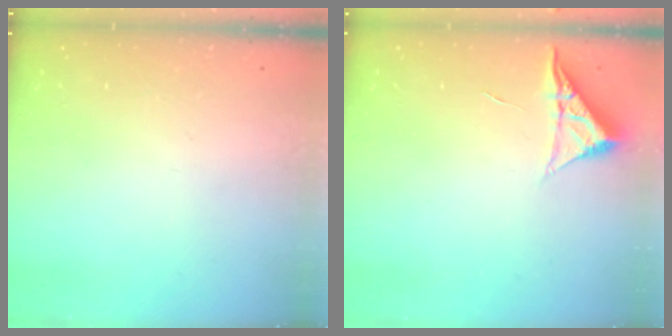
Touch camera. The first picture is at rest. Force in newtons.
{"total": 4.7, "press": 4.7, "slide": 0.7}